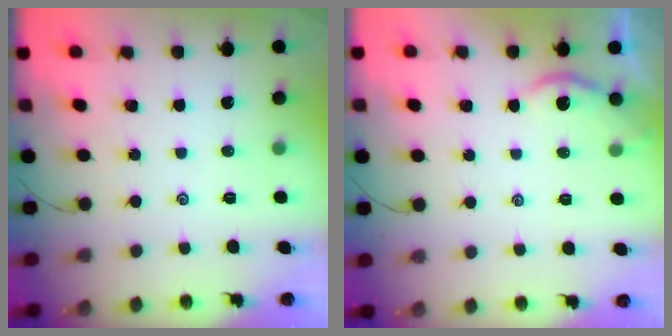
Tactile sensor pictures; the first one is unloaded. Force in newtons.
{"total": 1.8, "press": 1.8, "slide": 0.3}